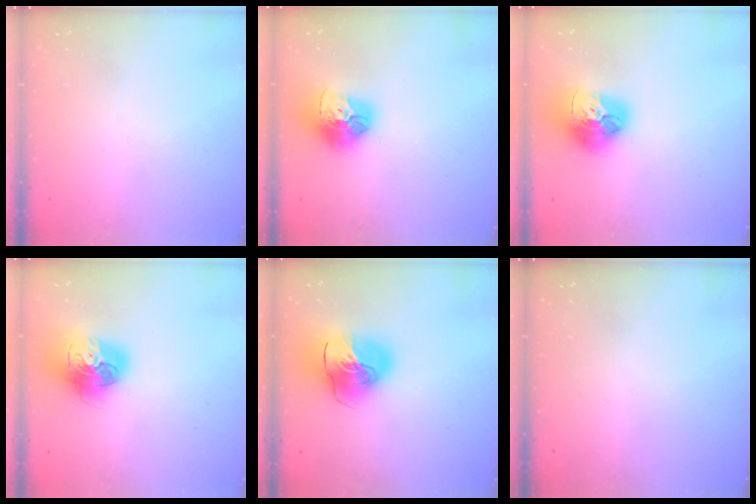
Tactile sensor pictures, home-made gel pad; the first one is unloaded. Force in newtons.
{"total": 15.9, "press": 15.9, "slide": 1.6}
{"total": 18.0, "press": 17.9, "slide": 1.8}
{"total": 16.7, "press": 16.6, "slide": 1.9}
{"total": 18.1, "press": 17.9, "slide": 2.6}
{"total": 0.0}